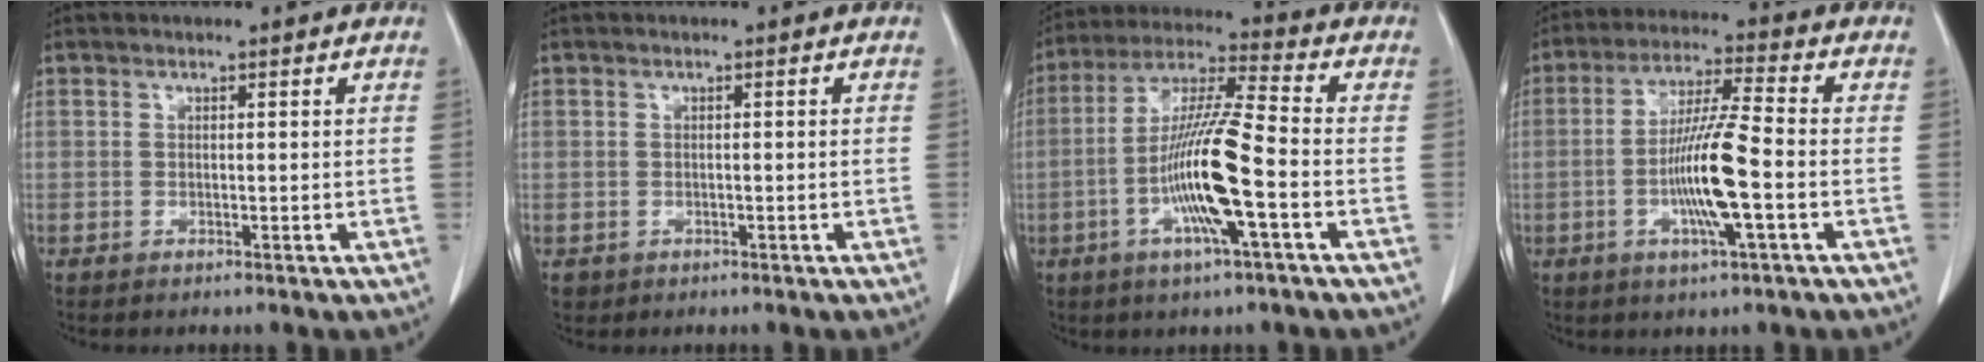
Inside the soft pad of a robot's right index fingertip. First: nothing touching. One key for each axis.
{"total": 1.8, "fx": -0.5, "fy": 1.7, "fz": 0.4, "tx": -0.008, "ty": 0.002, "tz": 0.000}
{"total": 14.3, "fx": -4.0, "fy": 0.8, "fz": 13.7, "tx": -0.271, "ty": -0.003, "tz": -0.078}
{"total": 11.5, "fx": -2.7, "fy": 0.5, "fz": 11.1, "tx": -0.215, "ty": -0.005, "tz": -0.055}